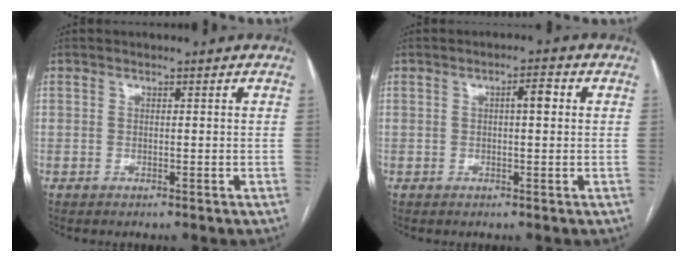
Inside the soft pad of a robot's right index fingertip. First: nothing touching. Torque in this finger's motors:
{"motor_torque": [0.04, -0.01, 0.03, 0.02]}